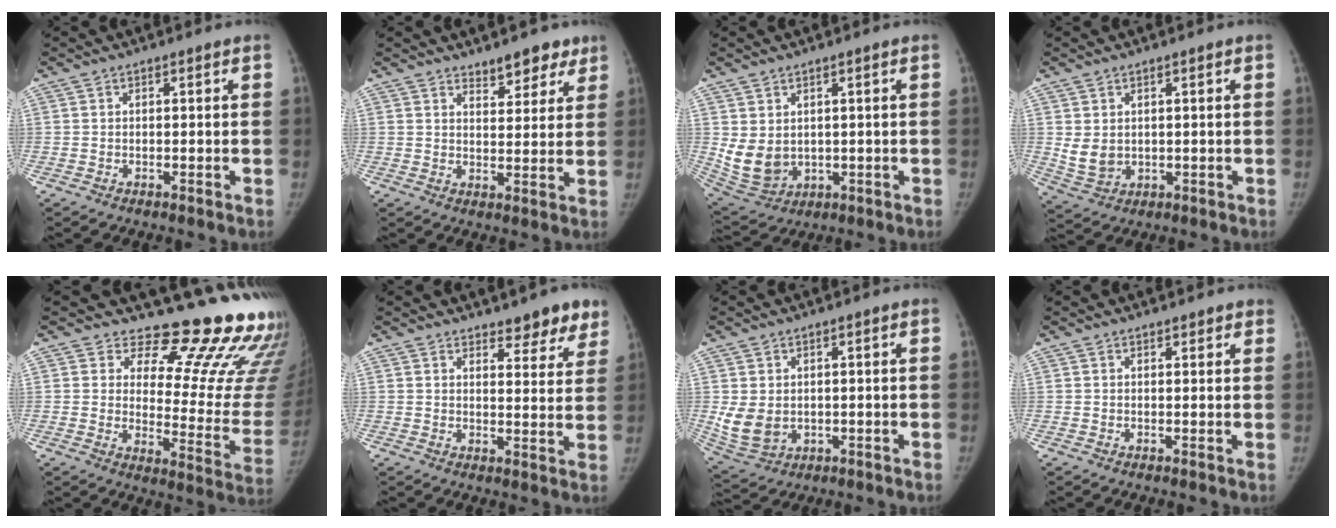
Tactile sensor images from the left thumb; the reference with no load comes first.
{"total": 6.2, "force": [4.7, 3.0, 2.7], "torque": [-0.002, -0.030, 0.069]}
{"total": 8.1, "force": [1.0, 6.3, 5.0], "torque": [-0.087, -0.014, 0.046]}
{"total": 4.7, "force": [0.9, 3.7, 2.8], "torque": [-0.043, -0.015, 0.032]}
{"total": 21.1, "force": [17.8, 7.6, 8.4], "torque": [-0.050, -0.158, 0.207]}
{"total": 7.1, "force": [5.6, 2.9, 3.2], "torque": [-0.001, -0.036, 0.068]}
{"total": 6.9, "force": [0.2, 5.4, 4.3], "torque": [-0.077, -0.013, 0.025]}
{"total": 1.7, "force": [1.4, 0.7, 0.6], "torque": [0.004, -0.004, 0.014]}